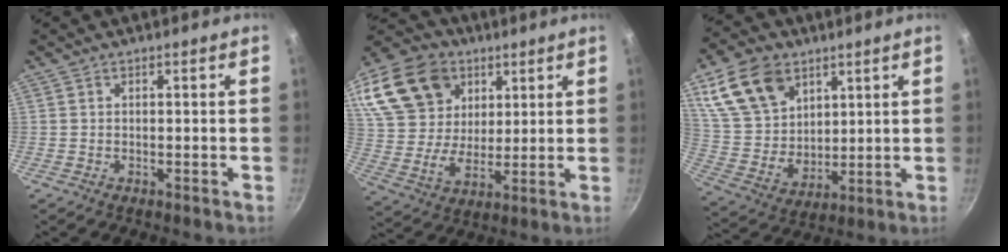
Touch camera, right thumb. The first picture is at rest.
{"total": 25.2, "force": [12.7, 18.0, 12.3], "torque": [-0.262, -0.005, 0.240]}
{"total": 17.7, "force": [8.5, 12.3, 9.4], "torque": [-0.151, -0.029, 0.176]}